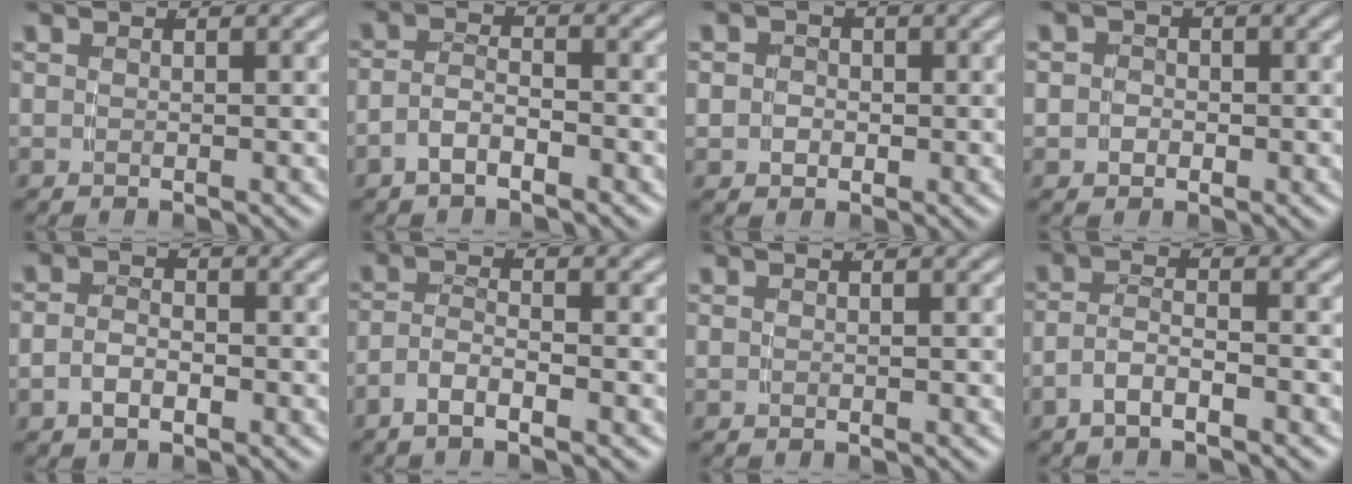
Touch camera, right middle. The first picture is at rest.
{"total": 2.6, "force": [-1.7, 1.1, 1.5], "torque": [-0.033, -0.008, -0.030]}
{"total": 2.3, "force": [-0.3, 2.1, 0.9], "torque": [-0.020, -0.007, -0.003]}
{"total": 1.9, "force": [-0.5, 1.8, 0.6], "torque": [-0.015, -0.010, -0.008]}
{"total": 2.0, "force": [-1.1, 1.1, 1.3], "torque": [-0.026, -0.005, -0.017]}
{"total": 2.7, "force": [-1.8, 0.7, 1.8], "torque": [-0.041, -0.008, -0.030]}
{"total": 0.0}
{"total": 2.7, "force": [-1.7, 0.9, 1.8], "torque": [-0.040, -0.010, -0.030]}